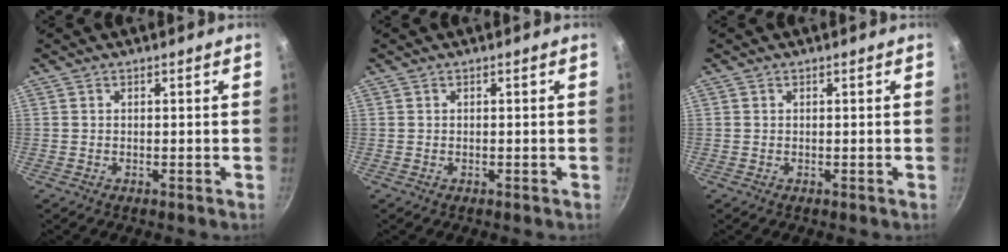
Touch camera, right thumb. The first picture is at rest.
{"total": 0.0}
{"total": 0.0}